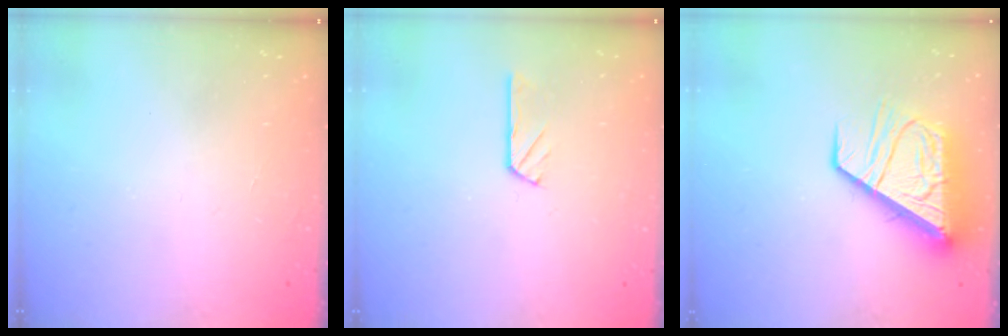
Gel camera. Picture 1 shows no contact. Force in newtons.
{"total": 2.7, "press": 2.7, "slide": 0.1}
{"total": 13.6, "press": 13.5, "slide": 1.7}